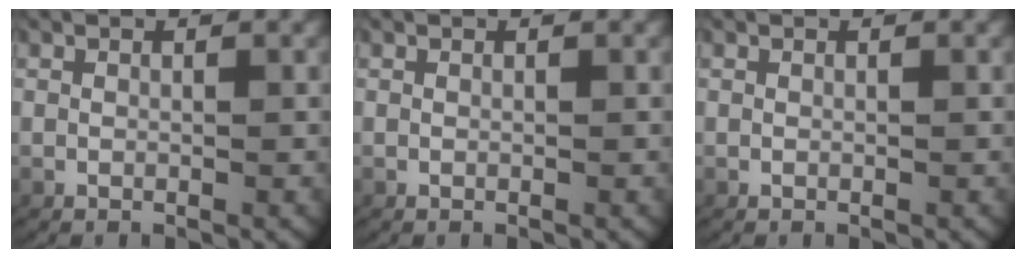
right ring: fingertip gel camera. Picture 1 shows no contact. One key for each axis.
{"total": 0.0}
{"total": 0.0}